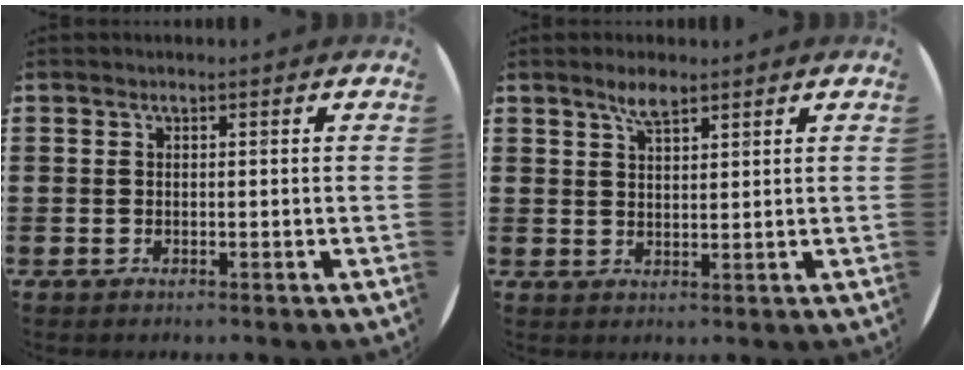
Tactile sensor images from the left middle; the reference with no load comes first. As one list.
[{"total": 3.3, "force": [2.6, 0.9, 1.9], "torque": [-0.033, 0.003, 0.044]}]